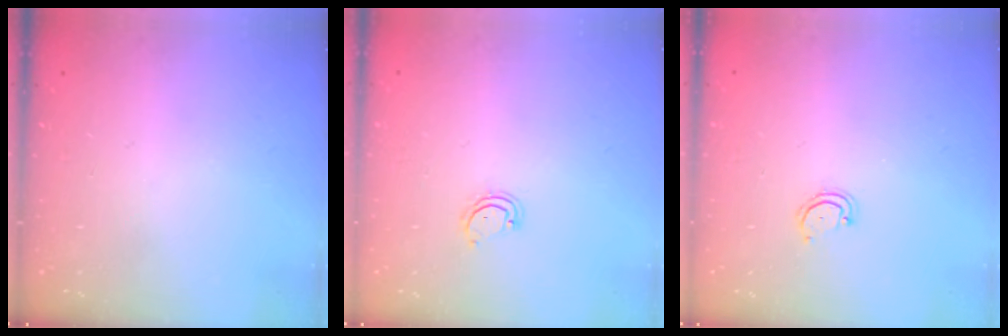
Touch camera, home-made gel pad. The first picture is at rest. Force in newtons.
{"total": 2.9, "press": 2.9, "slide": 0.3}
{"total": 3.2, "press": 3.2, "slide": 0.2}